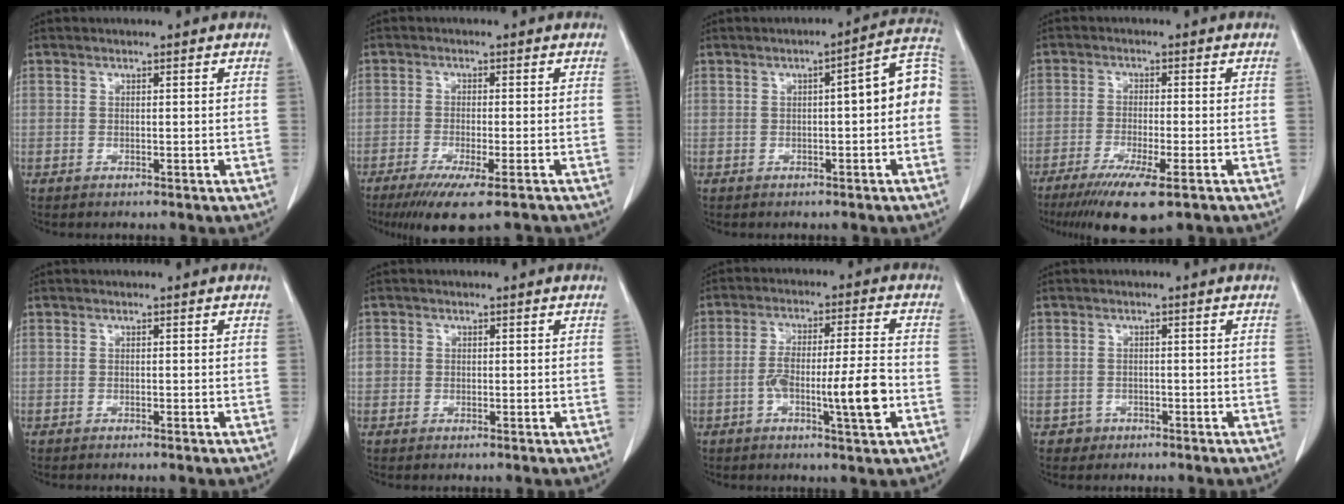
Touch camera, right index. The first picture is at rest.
{"total": 10.2, "force": [-7.7, 1.1, 6.6], "torque": [-0.089, -0.020, -0.118]}
{"total": 8.0, "force": [0.2, 1.6, 7.8], "torque": [-0.093, 0.037, -0.004]}
{"total": 9.8, "force": [-6.3, 1.1, 7.4], "torque": [-0.120, -0.024, -0.097]}
{"total": 0.0}
{"total": 1.6, "force": [0.0, 1.5, 0.4], "torque": [-0.001, 0.007, 0.000]}
{"total": 9.9, "force": [-2.9, 0.7, 9.5], "torque": [-0.164, 0.007, -0.048]}
{"total": 1.8, "force": [-0.9, 1.6, -0.2], "torque": [0.011, 0.011, -0.017]}